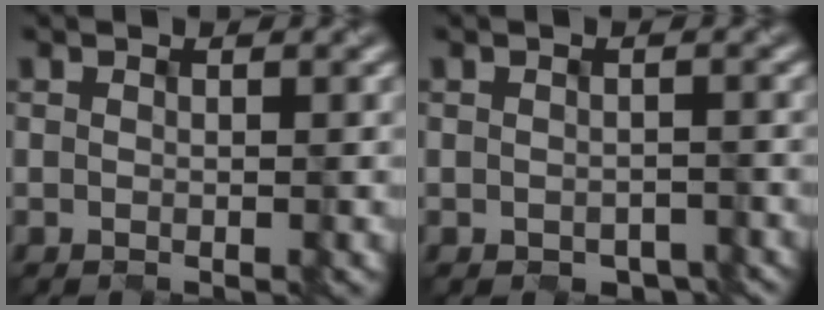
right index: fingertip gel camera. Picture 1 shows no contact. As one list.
[{"total": 1.5, "force": [-1.3, 0.6, 0.4], "torque": [-0.006, -0.005, -0.002]}]